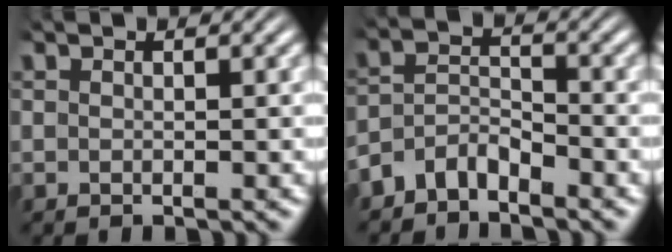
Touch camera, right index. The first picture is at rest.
{"total": 4.5, "force": [-3.2, 2.7, 1.6], "torque": [-0.031, -0.014, -0.055]}